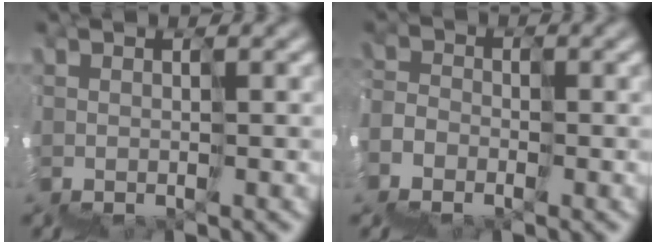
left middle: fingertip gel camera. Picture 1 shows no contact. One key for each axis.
{"total": 5.5, "fx": -4.8, "fy": 2.3, "fz": -1.4, "tx": 0.033, "ty": -0.008, "tz": -0.068}